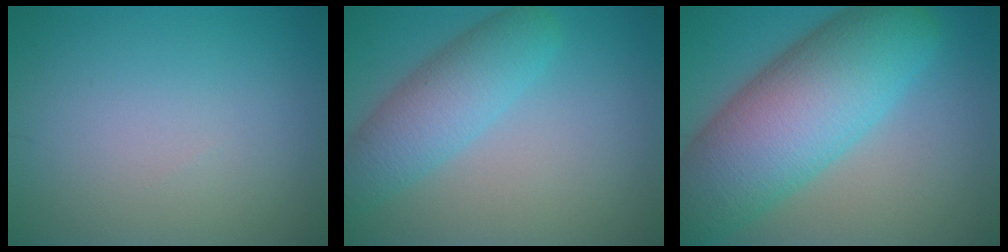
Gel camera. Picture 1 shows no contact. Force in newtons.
{"total": 4.9, "press": 4.9, "slide": 0.2}
{"total": 12.2, "press": 12.2, "slide": 0.4}